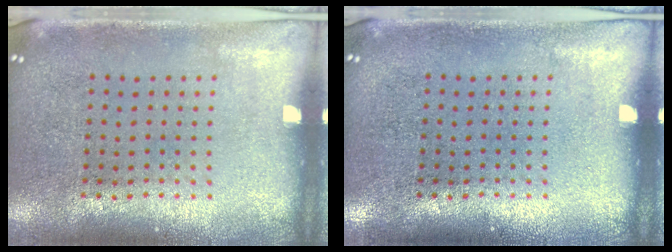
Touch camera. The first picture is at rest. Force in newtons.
{"total": 0.0}